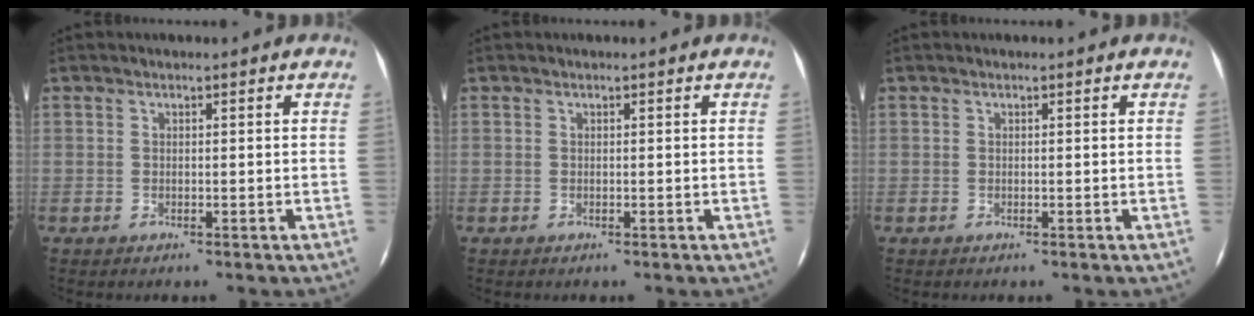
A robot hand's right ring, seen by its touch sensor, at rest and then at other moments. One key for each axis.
{"total": 0.0}
{"total": 0.0}